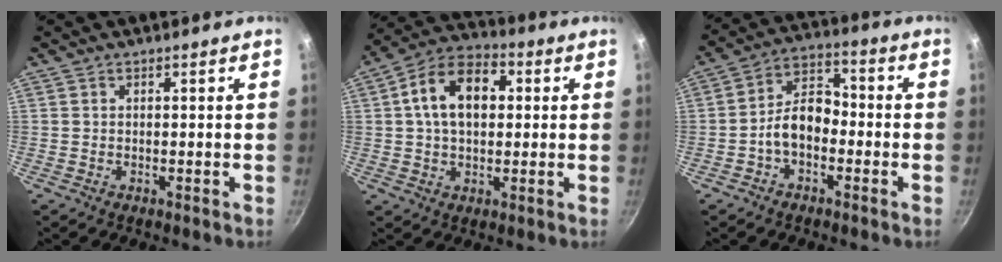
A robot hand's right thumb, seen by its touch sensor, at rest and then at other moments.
{"total": 13.5, "force": [2.3, 8.8, 9.9], "torque": [-0.137, 0.025, 0.023]}
{"total": 8.5, "force": [-2.5, 5.6, 5.9], "torque": [-0.072, 0.043, -0.057]}